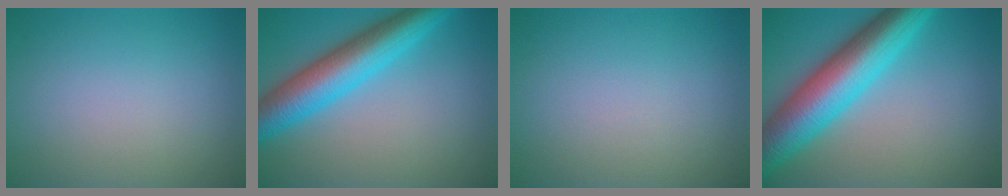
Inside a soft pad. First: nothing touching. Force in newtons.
{"total": 7.7, "press": 7.7, "slide": 0.1}
{"total": 0.0}
{"total": 9.7, "press": 9.7, "slide": 0.1}